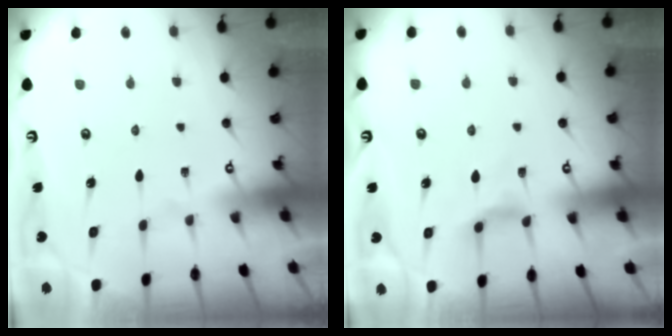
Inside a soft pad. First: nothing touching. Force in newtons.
{"total": 5.3, "press": 5.2, "slide": 0.8}